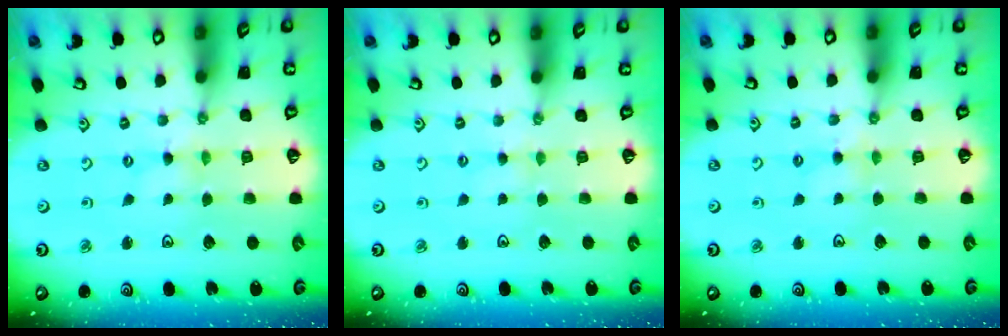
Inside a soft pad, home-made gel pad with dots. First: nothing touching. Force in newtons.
{"total": 2.4, "press": 2.4, "slide": 0.4}
{"total": 2.4, "press": 2.4, "slide": 0.4}